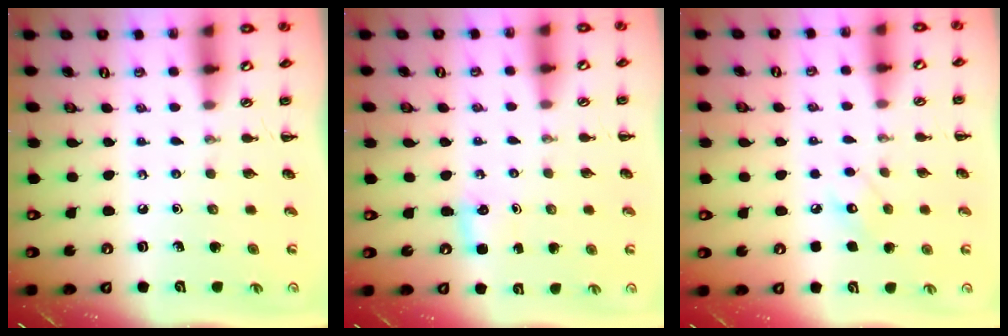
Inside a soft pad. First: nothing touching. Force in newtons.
{"total": 2.4, "press": 2.3, "slide": 0.7}
{"total": 6.3, "press": 6.2, "slide": 1.1}